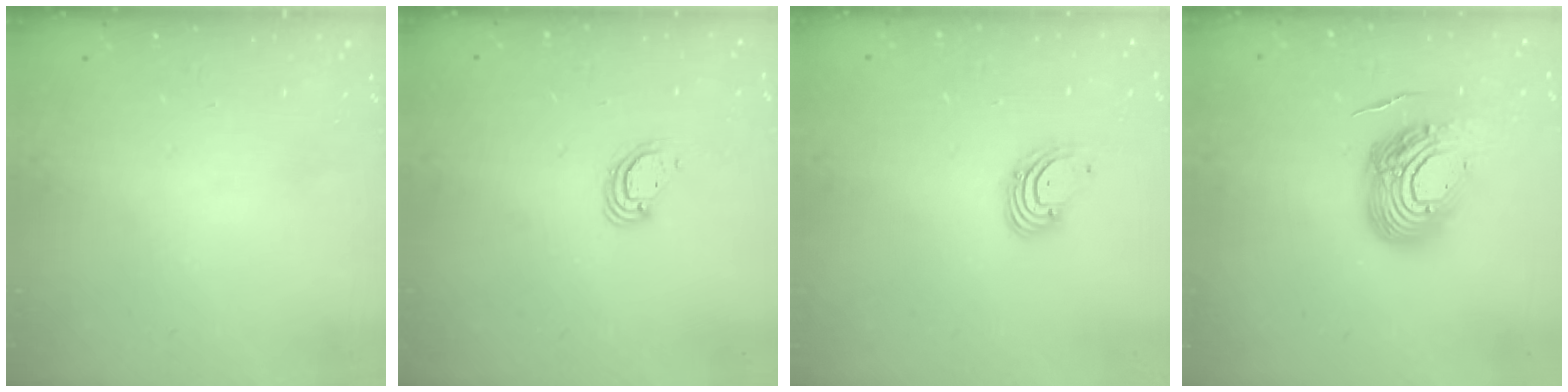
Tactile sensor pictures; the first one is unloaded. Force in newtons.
{"total": 3.9, "press": 3.9, "slide": 0.1}
{"total": 2.7, "press": 2.7, "slide": 0.3}
{"total": 15.0, "press": 14.9, "slide": 1.5}